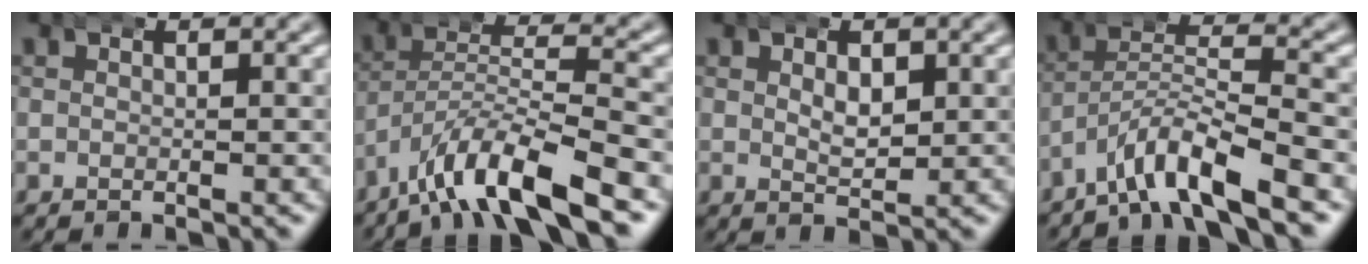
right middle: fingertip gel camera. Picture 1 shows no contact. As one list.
[{"total": 6.9, "force": [-4.7, 1.9, 4.7], "torque": [-0.085, -0.007, -0.077]}, {"total": 2.6, "force": [0.9, 1.4, 2.0], "torque": [-0.028, -0.010, 0.021]}, {"total": 5.9, "force": [-4.2, 2.0, 3.6], "torque": [-0.063, -0.002, -0.074]}]